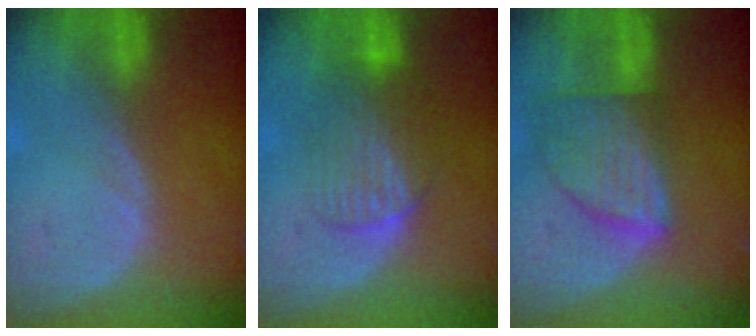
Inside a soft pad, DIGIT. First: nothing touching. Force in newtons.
{"total": 6.4, "press": 6.3, "slide": 1.1}
{"total": 8.1, "press": 7.3, "slide": 3.4}